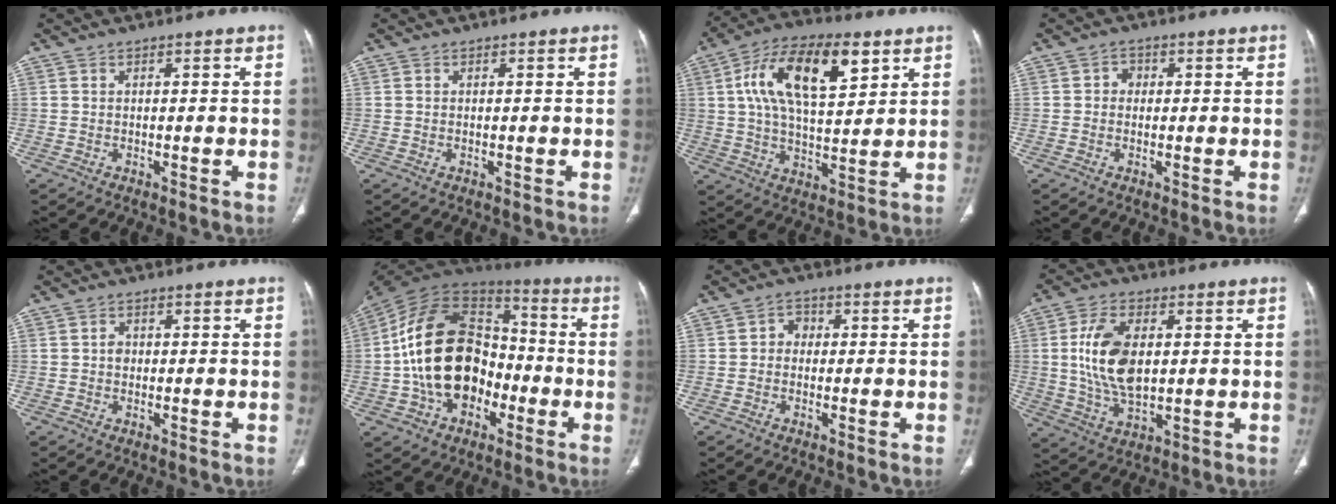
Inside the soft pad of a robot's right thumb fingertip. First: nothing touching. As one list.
[{"total": 0.0}, {"total": 17.8, "force": [6.6, 8.2, 14.3], "torque": [-0.235, -0.002, 0.112]}, {"total": 1.8, "force": [0.1, 1.6, 0.8], "torque": [0.001, 0.005, -0.006]}, {"total": 1.4, "force": [0.0, 1.2, 0.8], "torque": [-0.008, 0.004, -0.002]}, {"total": 22.0, "force": [-4.0, 15.4, 15.2], "torque": [-0.249, 0.042, -0.070]}, {"total": 2.5, "force": [-0.1, 2.1, 1.2], "torque": [-0.001, 0.009, -0.011]}, {"total": 12.6, "force": [1.4, 7.1, 10.3], "torque": [-0.195, -0.005, 0.032]}]